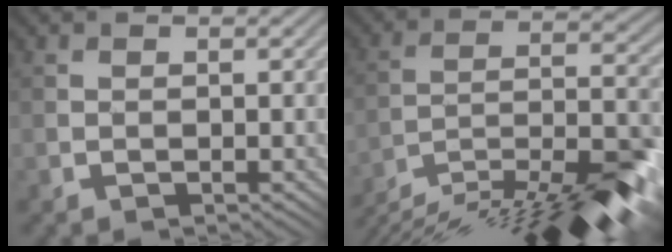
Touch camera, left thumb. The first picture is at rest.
{"total": 16.0, "force": [-13.3, 2.2, 8.6], "torque": [-0.141, 0.013, -0.220]}